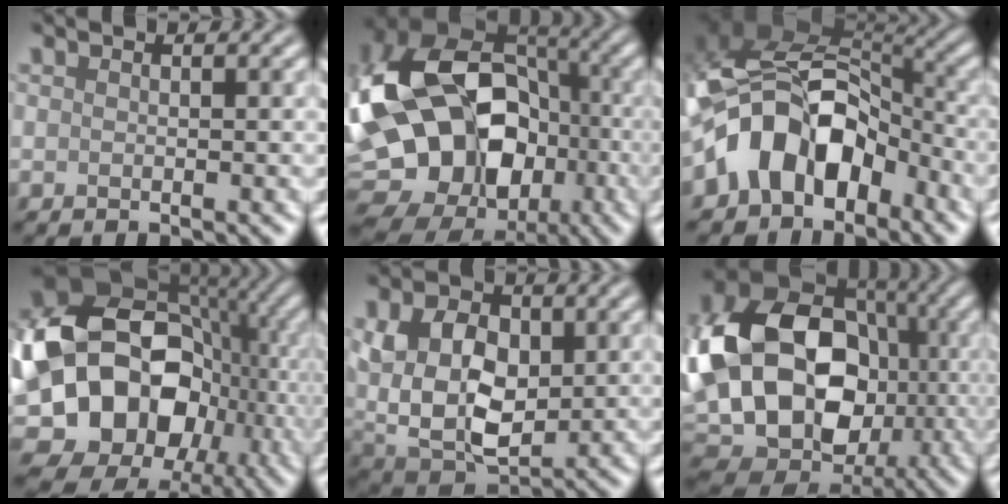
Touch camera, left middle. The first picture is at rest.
{"total": 20.8, "force": [-2.9, 16.7, 12.1], "torque": [-0.220, 0.009, -0.061]}
{"total": 9.5, "force": [-3.6, 6.5, 5.9], "torque": [-0.086, 0.016, -0.077]}
{"total": 17.3, "force": [-2.6, 13.6, 10.3], "torque": [-0.194, -0.010, -0.033]}
{"total": 11.1, "force": [1.6, 7.6, 7.9], "torque": [-0.181, 0.002, 0.039]}
{"total": 20.2, "force": [-0.7, 16.0, 12.2], "torque": [-0.224, 0.003, -0.019]}